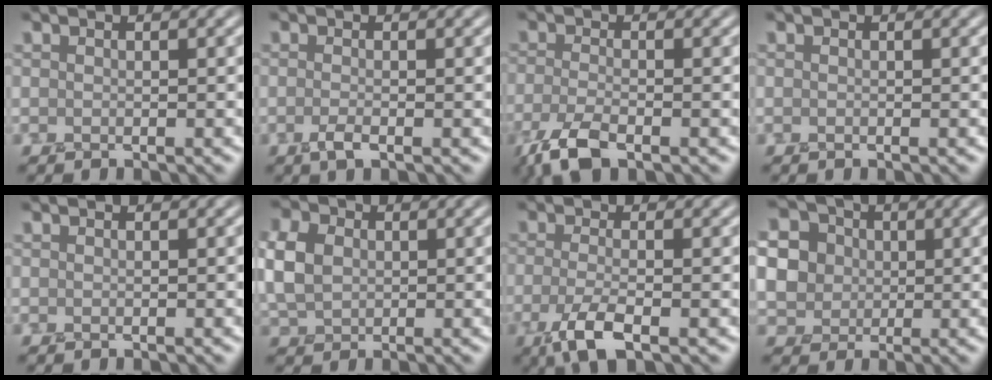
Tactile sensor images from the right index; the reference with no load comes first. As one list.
[{"total": 1.3, "force": [-0.5, 0.4, 1.1], "torque": [-0.020, 0.001, -0.014]}, {"total": 3.8, "force": [-2.7, 1.1, 2.4], "torque": [-0.060, -0.004, -0.060]}, {"total": 0.0}, {"total": 0.0}, {"total": 3.7, "force": [1.0, 3.1, 1.8], "torque": [-0.058, 0.017, 0.017]}, {"total": 3.6, "force": [-1.7, 1.1, 2.9], "torque": [-0.064, -0.003, -0.036]}, {"total": 8.2, "force": [1.9, 7.5, 2.7], "torque": [-0.069, 0.035, 0.030]}]